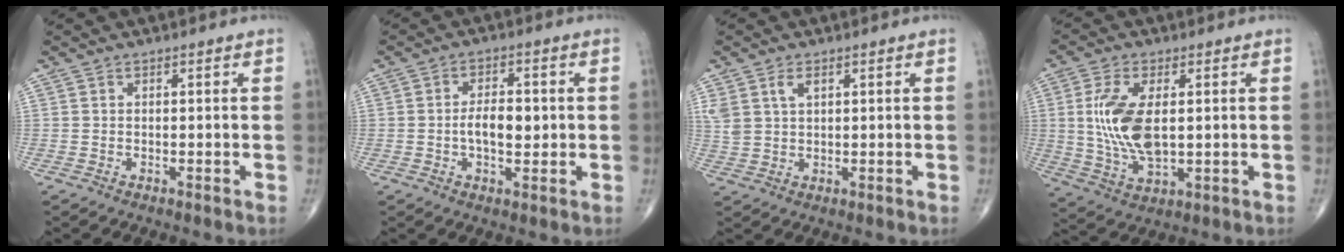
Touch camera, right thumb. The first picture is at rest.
{"total": 6.2, "force": [-0.2, 3.2, 5.3], "torque": [-0.083, 0.006, -0.006]}
{"total": 4.7, "force": [2.2, 2.7, 3.2], "torque": [-0.068, -0.001, 0.050]}
{"total": 12.0, "force": [1.3, 5.8, 10.4], "torque": [-0.214, -0.012, 0.031]}